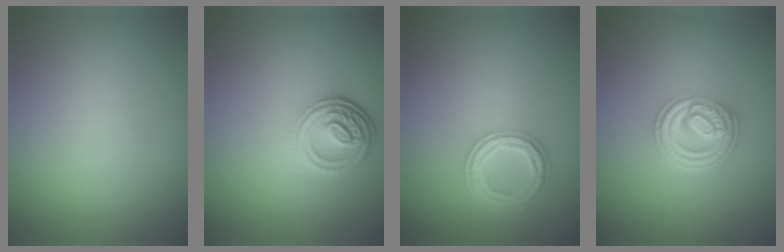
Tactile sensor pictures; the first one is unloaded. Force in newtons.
{"total": 4.1, "press": 3.2, "slide": 2.5}
{"total": 4.2, "press": 3.3, "slide": 2.7}
{"total": 4.9, "press": 3.6, "slide": 3.3}